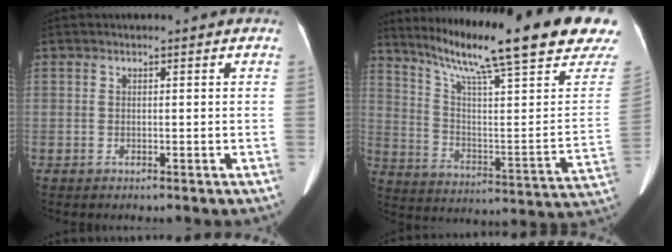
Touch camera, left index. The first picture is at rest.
{"total": 27.1, "force": [20.7, 1.2, 17.5], "torque": [-0.274, -0.048, 0.286]}